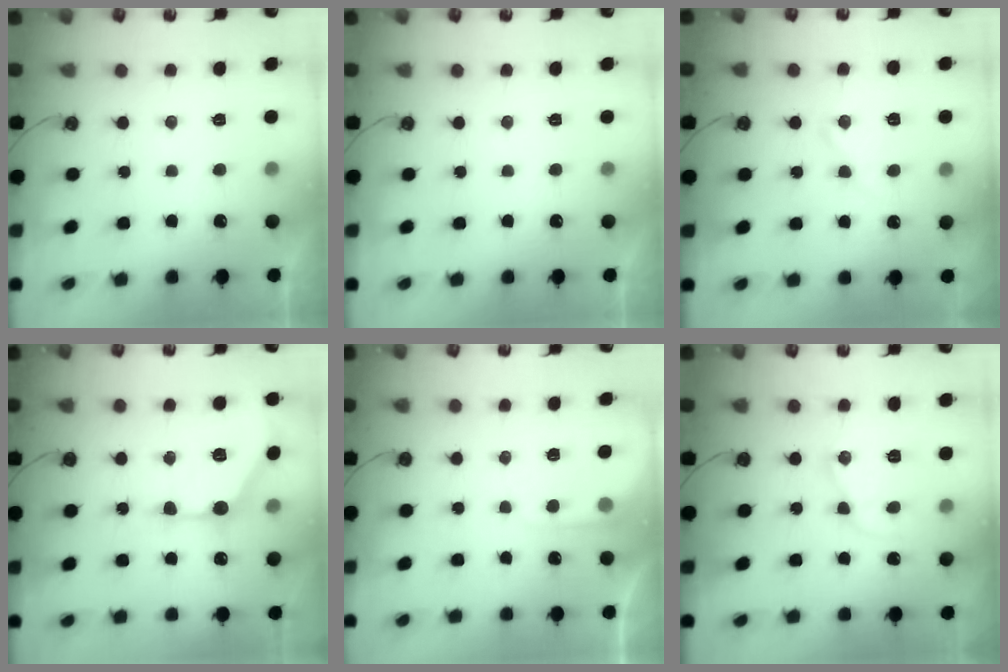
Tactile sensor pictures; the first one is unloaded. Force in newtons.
{"total": 0.0}
{"total": 11.1, "press": 11.1, "slide": 0.9}
{"total": 15.0, "press": 15.0, "slide": 0.4}
{"total": 6.5, "press": 6.4, "slide": 0.6}
{"total": 12.3, "press": 12.2, "slide": 1.2}